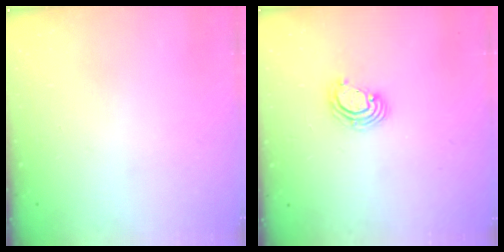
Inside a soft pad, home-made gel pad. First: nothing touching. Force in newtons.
{"total": 3.5, "press": 3.5, "slide": 0.3}